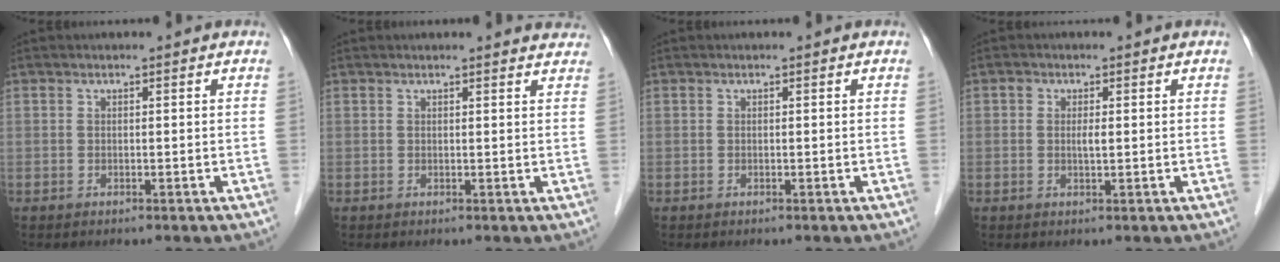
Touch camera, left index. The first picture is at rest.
{"total": 4.4, "force": [4.3, 0.7, 0.9], "torque": [-0.003, -0.005, 0.027]}
{"total": 0.0}
{"total": 1.7, "force": [0.0, 0.7, 1.5], "torque": [-0.028, 0.001, 0.001]}